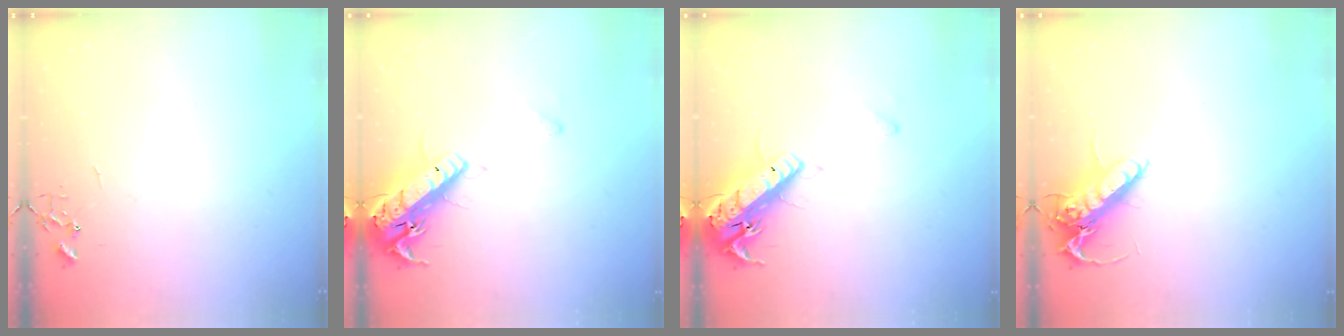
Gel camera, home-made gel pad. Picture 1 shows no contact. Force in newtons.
{"total": 17.3, "press": 16.9, "slide": 3.7}
{"total": 17.3, "press": 16.9, "slide": 3.7}
{"total": 14.2, "press": 14.0, "slide": 2.2}